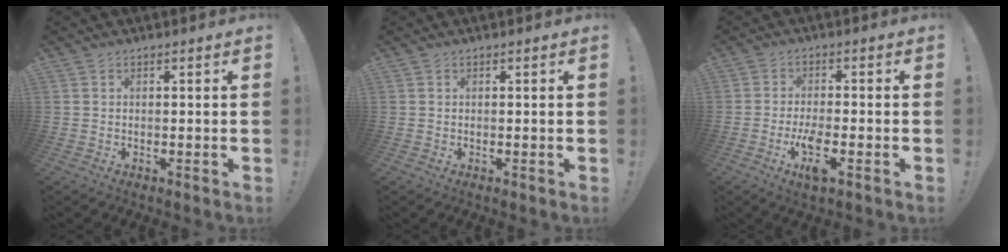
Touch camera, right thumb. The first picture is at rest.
{"total": 0.0}
{"total": 7.2, "force": [-2.9, 2.0, 6.3], "torque": [-0.122, 0.005, -0.046]}